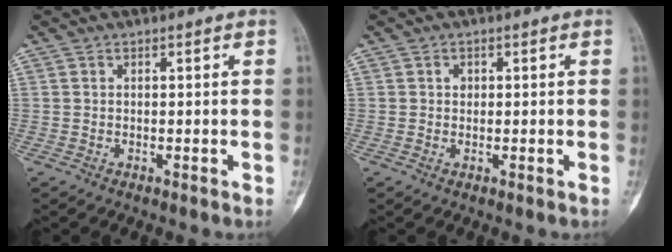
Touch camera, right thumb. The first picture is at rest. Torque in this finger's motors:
{"motor_torque": [0.00, 0.24, 0.16, -0.06, 0.03]}